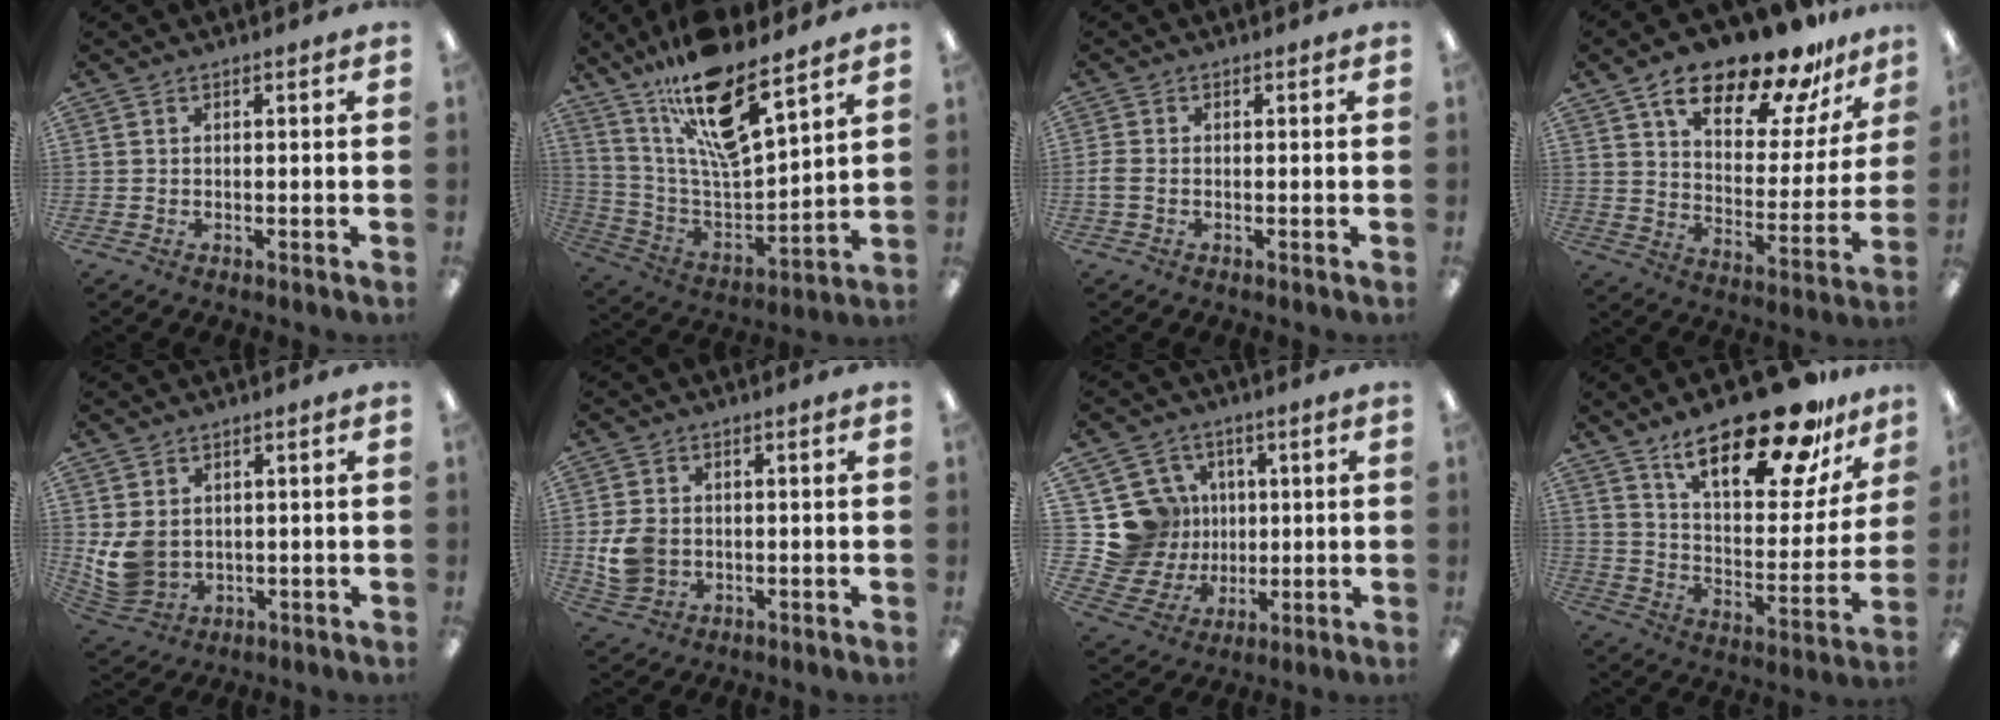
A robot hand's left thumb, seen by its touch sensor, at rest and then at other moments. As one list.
[{"total": 18.6, "force": [13.5, 5.0, 11.7], "torque": [-0.210, -0.088, 0.230]}, {"total": 2.1, "force": [-0.4, 1.3, 1.6], "torque": [-0.034, 0.002, -0.009]}, {"total": 20.4, "force": [16.1, 7.3, 10.2], "torque": [-0.165, -0.108, 0.273]}, {"total": 7.9, "force": [1.3, 6.5, 4.3], "torque": [-0.108, -0.001, 0.028]}, {"total": 7.4, "force": [-0.6, 6.2, 3.9], "torque": [-0.082, 0.011, -0.006]}, {"total": 15.3, "force": [3.2, 14.4, 3.9], "torque": [-0.101, -0.011, 0.081]}, {"total": 25.6, "force": [18.2, 8.8, 15.7], "torque": [-0.233, -0.113, 0.302]}]